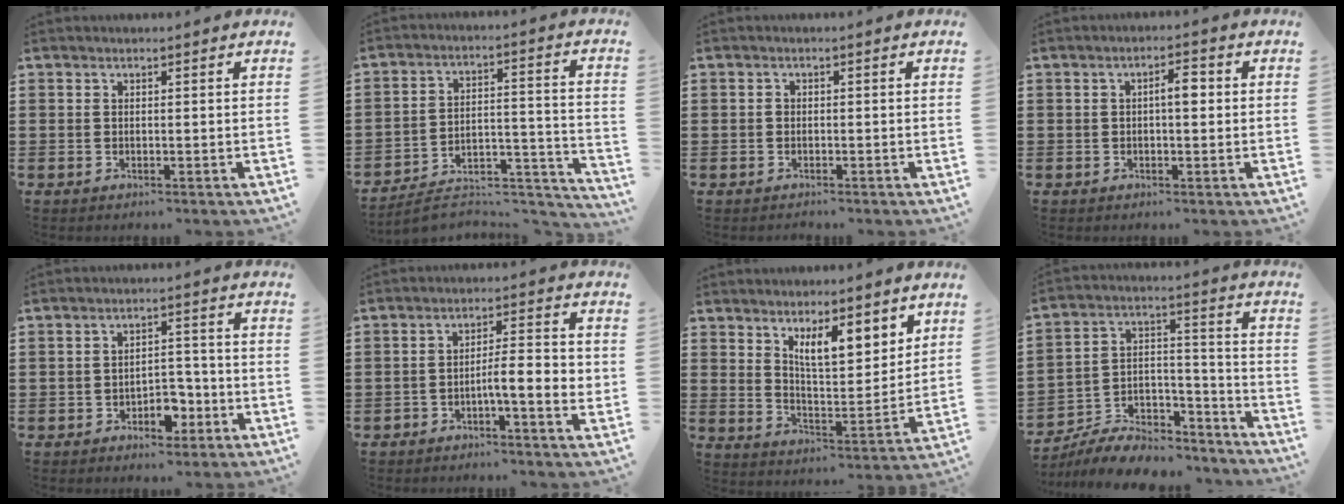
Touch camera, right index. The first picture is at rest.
{"total": 6.4, "force": [-5.6, 2.0, 2.3], "torque": [-0.031, 0.012, -0.106]}
{"total": 0.9, "force": [-0.5, 0.6, 0.3], "torque": [-0.008, -0.001, -0.011]}
{"total": 3.1, "force": [0.1, 1.0, 3.0], "torque": [-0.048, 0.002, -0.002]}
{"total": 4.6, "force": [-2.7, 2.5, 2.7], "torque": [-0.044, 0.009, -0.050]}
{"total": 5.4, "force": [-1.9, 0.9, 5.0], "torque": [-0.078, -0.001, -0.036]}
{"total": 8.4, "force": [5.6, 2.7, 5.6], "torque": [-0.100, -0.021, 0.095]}
{"total": 7.7, "force": [-6.7, 3.0, 2.2], "torque": [-0.042, 0.020, -0.130]}